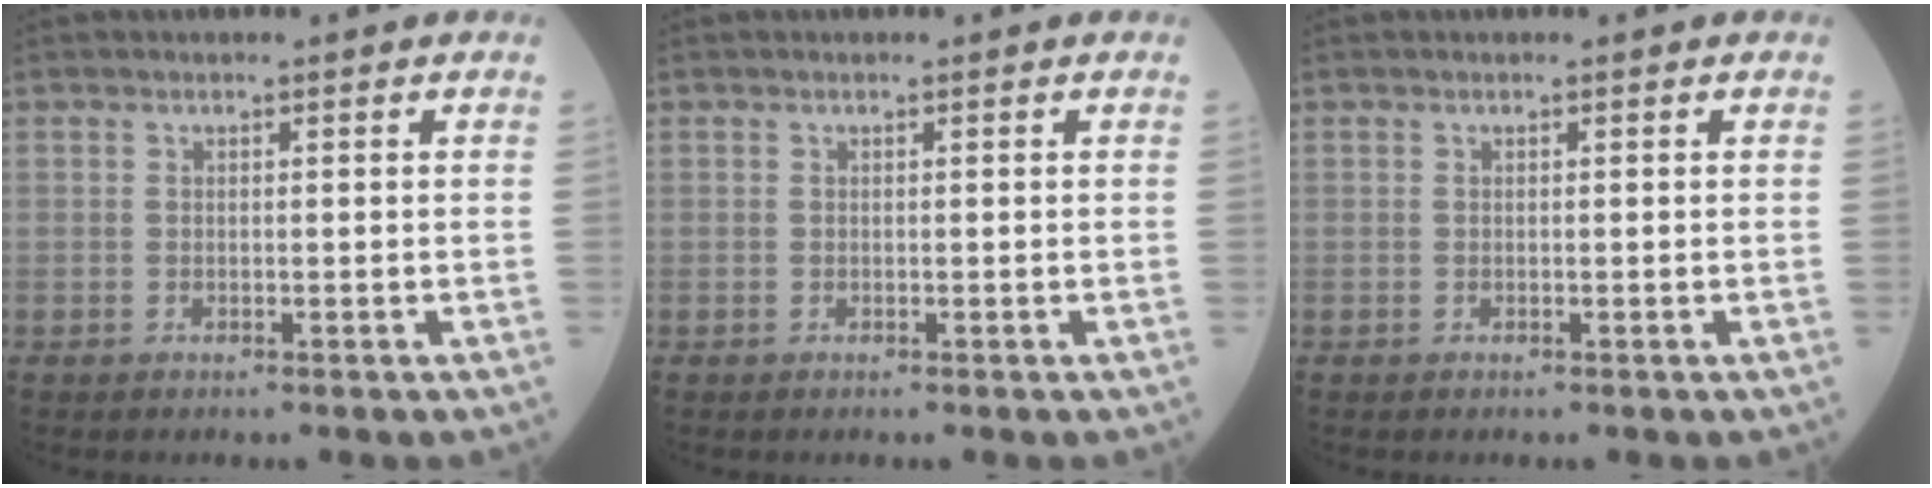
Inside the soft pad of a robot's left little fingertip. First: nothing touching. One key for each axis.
{"total": 0.0}
{"total": 0.0}